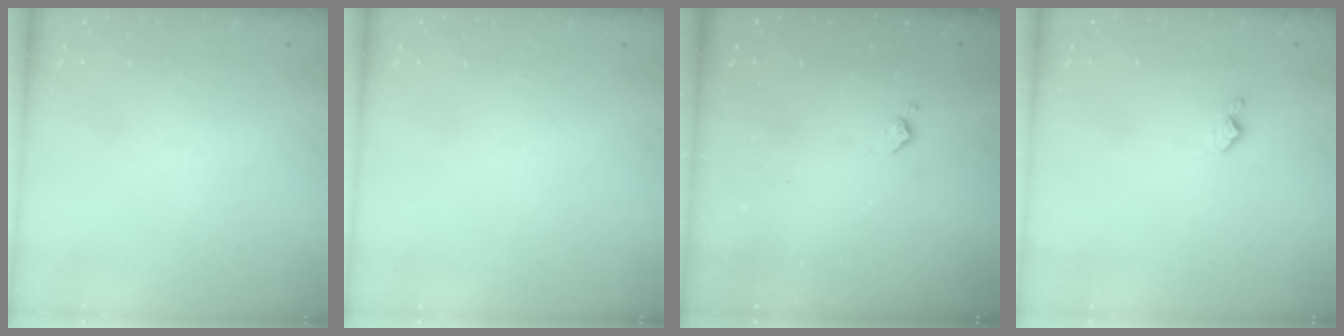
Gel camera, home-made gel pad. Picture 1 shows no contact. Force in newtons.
{"total": 0.0}
{"total": 3.8, "press": 3.8, "slide": 0.7}
{"total": 4.5, "press": 4.4, "slide": 0.7}